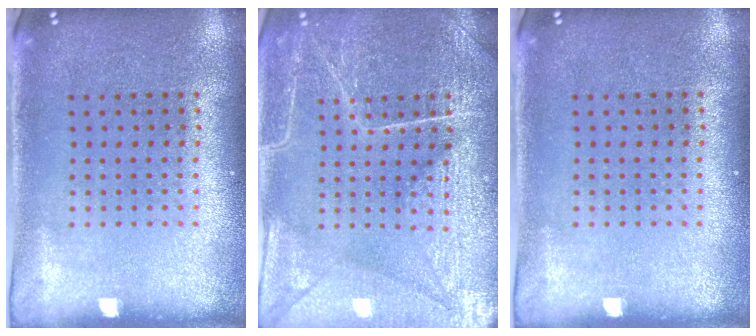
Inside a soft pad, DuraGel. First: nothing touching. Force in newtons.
{"total": 4.1, "press": 4.1, "slide": 0.4}
{"total": 0.0}